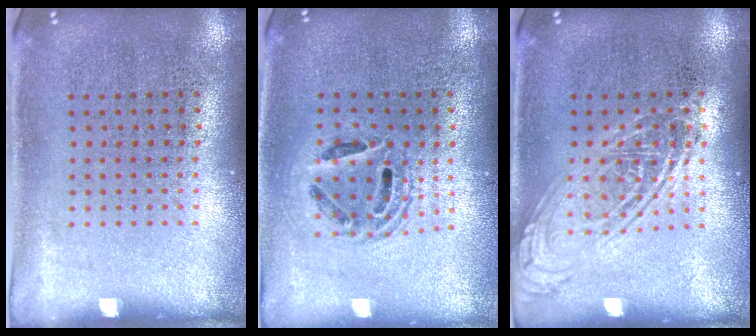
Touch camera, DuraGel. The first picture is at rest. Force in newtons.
{"total": 1.4, "press": 1.2, "slide": 0.6}
{"total": 2.5, "press": 2.4, "slide": 0.3}